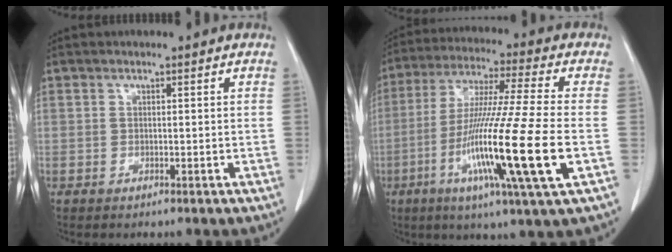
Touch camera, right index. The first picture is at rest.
{"total": 19.6, "force": [-5.3, -1.2, 18.8], "torque": [-0.367, -0.034, -0.108]}